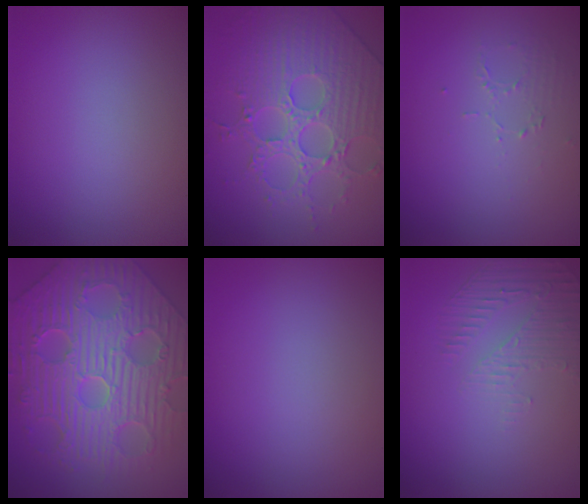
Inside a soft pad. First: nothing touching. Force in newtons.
{"total": 5.2, "press": 5.1, "slide": 1.2}
{"total": 1.0, "press": 0.5, "slide": 0.9}
{"total": 11.5, "press": 7.9, "slide": 8.4}
{"total": 0.0}
{"total": 1.8, "press": 1.1, "slide": 1.5}